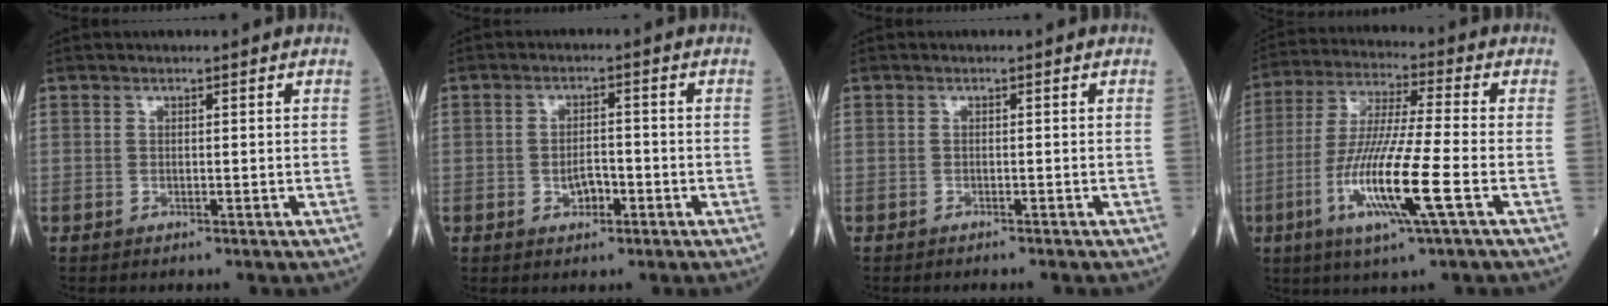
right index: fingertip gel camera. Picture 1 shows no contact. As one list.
[{"total": 3.2, "force": [-1.1, 1.7, 2.5], "torque": [-0.041, 0.004, -0.016]}, {"total": 1.2, "force": [-1.1, 0.0, 0.3], "torque": [-0.003, 0.000, -0.016]}, {"total": 14.1, "force": [-4.6, 0.0, 13.3], "torque": [-0.271, -0.019, -0.091]}]